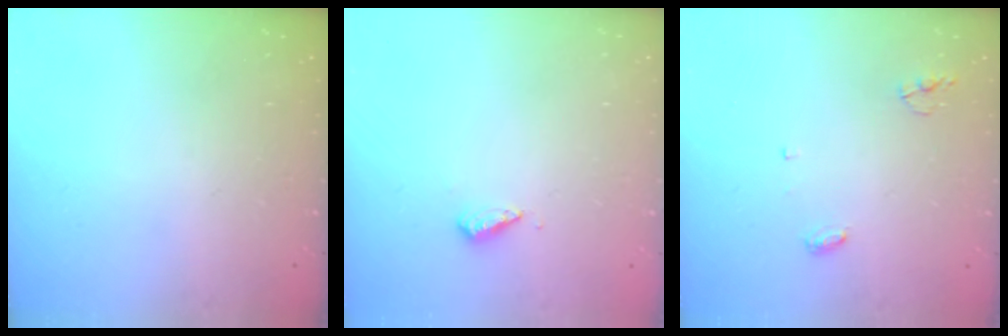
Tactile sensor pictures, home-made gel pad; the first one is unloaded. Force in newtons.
{"total": 2.8, "press": 2.8, "slide": 0.7}
{"total": 4.0, "press": 3.9, "slide": 0.3}